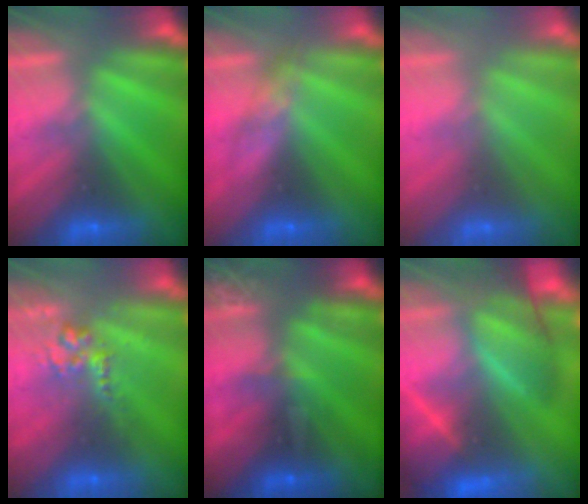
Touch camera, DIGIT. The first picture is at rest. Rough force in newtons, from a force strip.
{"total": 2.8}
{"total": 2.3}
{"total": 2.6}
{"total": 3.0}
{"total": 7.3}